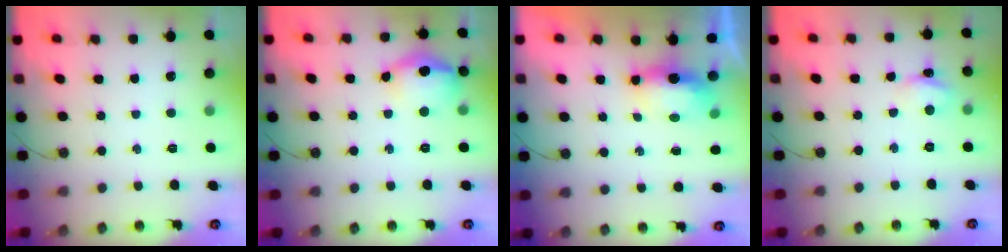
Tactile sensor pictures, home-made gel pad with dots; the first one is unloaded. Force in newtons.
{"total": 12.8, "press": 12.7, "slide": 1.7}
{"total": 6.2, "press": 6.2, "slide": 0.4}
{"total": 3.1, "press": 3.1, "slide": 0.3}